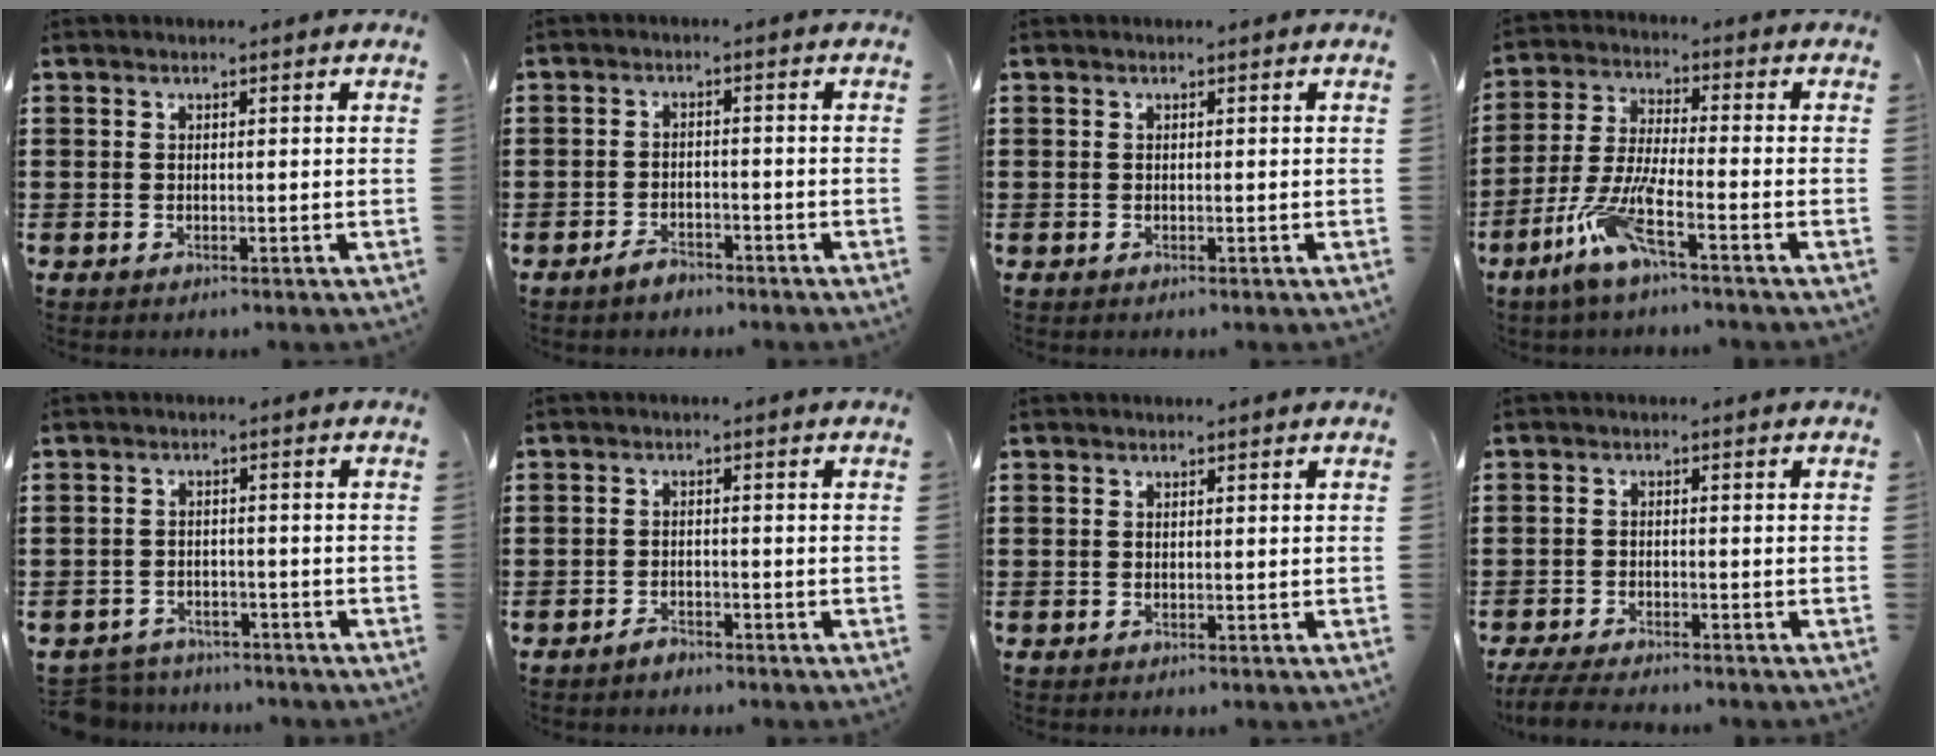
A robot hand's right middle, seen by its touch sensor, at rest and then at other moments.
{"total": 2.4, "force": [-2.0, 0.8, 1.0], "torque": [-0.021, 0.001, -0.038]}
{"total": 0.0}
{"total": 8.3, "force": [-5.1, 1.1, 6.5], "torque": [-0.154, -0.013, -0.103]}
{"total": 3.4, "force": [-3.4, 0.6, -0.1], "torque": [-0.006, -0.001, -0.072]}
{"total": 1.9, "force": [-1.7, 0.6, 0.6], "torque": [-0.017, -0.003, -0.032]}
{"total": 0.0}
{"total": 3.4, "force": [-3.2, 0.3, 1.2], "torque": [-0.036, -0.009, -0.067]}